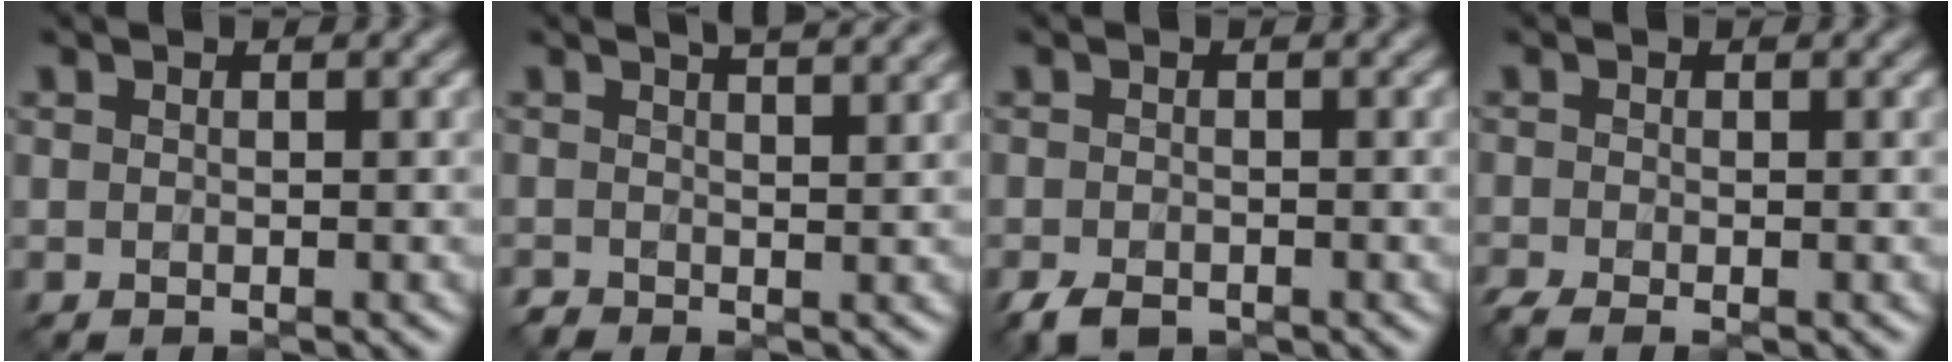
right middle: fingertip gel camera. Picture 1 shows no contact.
{"total": 3.3, "force": [1.7, 1.3, 2.5], "torque": [-0.017, 0.017, 0.002]}
{"total": 2.2, "force": [-1.5, 1.2, 1.2], "torque": [-0.023, -0.005, -0.032]}
{"total": 1.8, "force": [-1.4, 0.4, 1.2], "torque": [-0.026, -0.012, -0.035]}